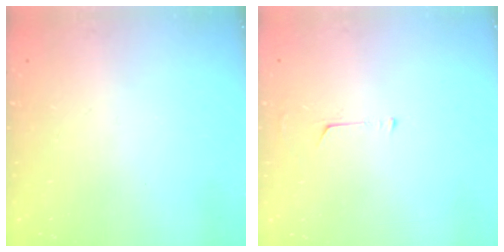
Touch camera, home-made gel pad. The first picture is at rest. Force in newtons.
{"total": 4.6, "press": 4.6, "slide": 0.3}